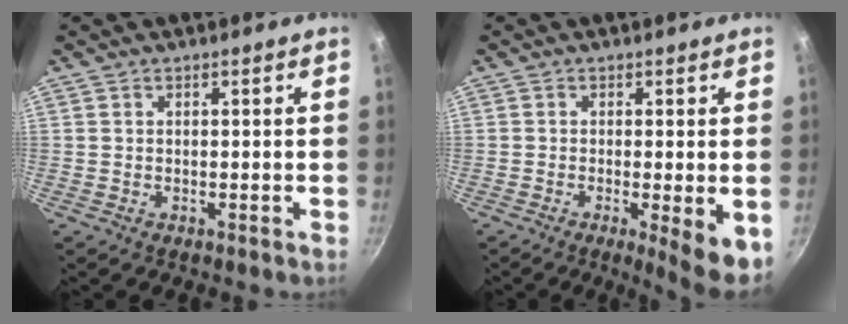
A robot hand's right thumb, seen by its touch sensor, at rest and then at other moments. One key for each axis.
{"total": 6.8, "fx": -1.7, "fy": 1.2, "fz": 6.5, "tx": -0.084, "ty": -0.009, "tz": -0.020}